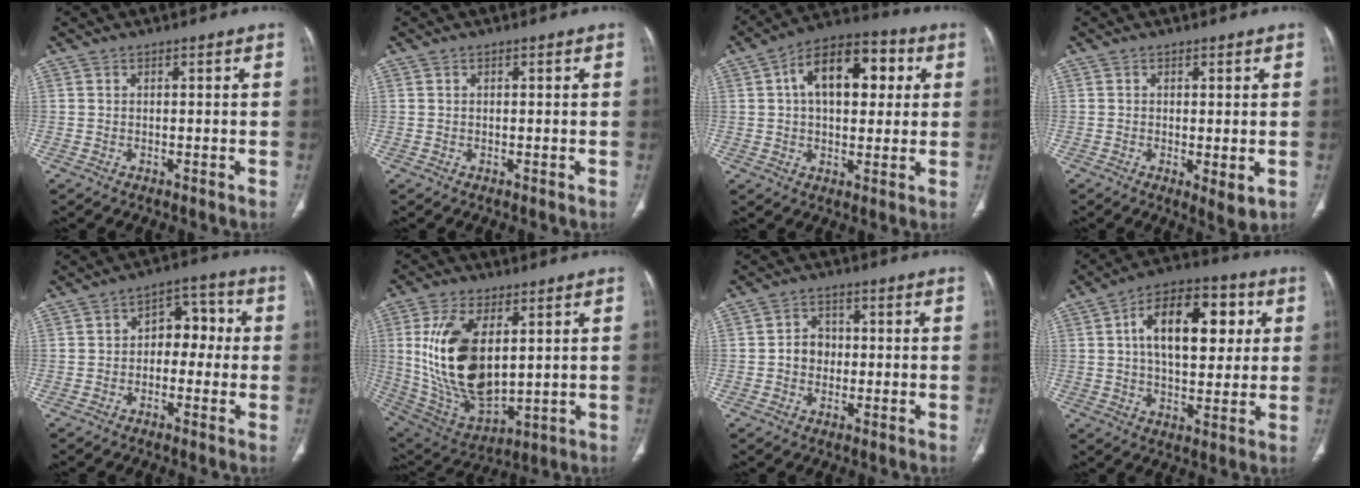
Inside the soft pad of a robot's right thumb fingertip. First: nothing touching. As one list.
[{"total": 0.0}, {"total": 16.1, "force": [3.9, 9.2, 12.6], "torque": [-0.164, 0.022, 0.055]}, {"total": 3.7, "force": [-0.7, 1.3, 3.4], "torque": [-0.056, -0.015, -0.009]}, {"total": 7.6, "force": [-0.2, 5.2, 5.4], "torque": [-0.038, 0.033, -0.016]}, {"total": 20.0, "force": [3.9, 10.5, 16.5], "torque": [-0.312, -0.023, 0.090]}, {"total": 4.2, "force": [-0.3, 3.6, 2.1], "torque": [-0.014, 0.012, -0.012]}, {"total": 17.8, "force": [4.2, 9.8, 14.2], "torque": [-0.189, 0.013, 0.061]}]